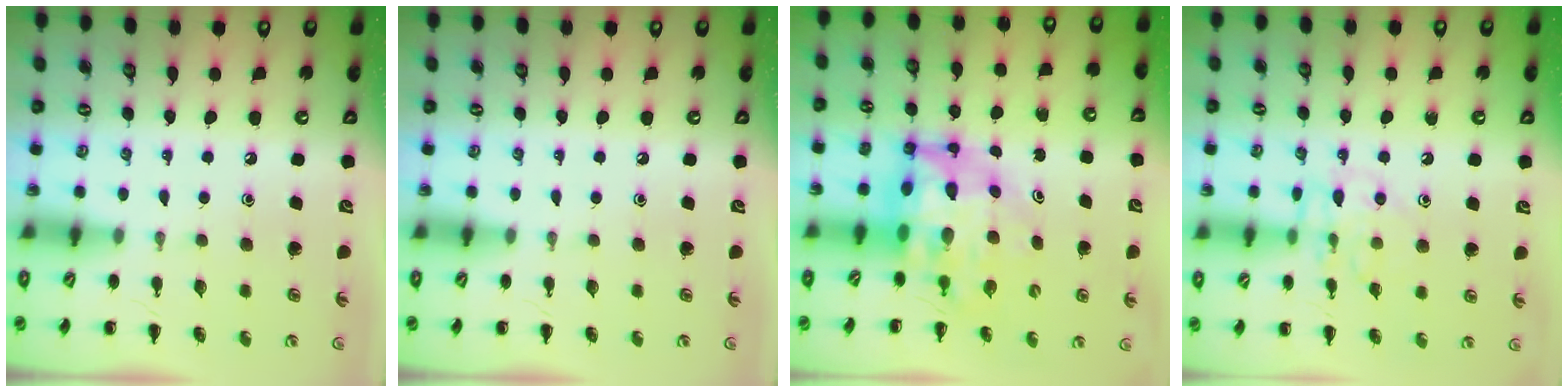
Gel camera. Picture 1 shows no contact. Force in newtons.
{"total": 0.0}
{"total": 9.2, "press": 8.7, "slide": 2.7}
{"total": 9.5, "press": 9.5, "slide": 0.4}